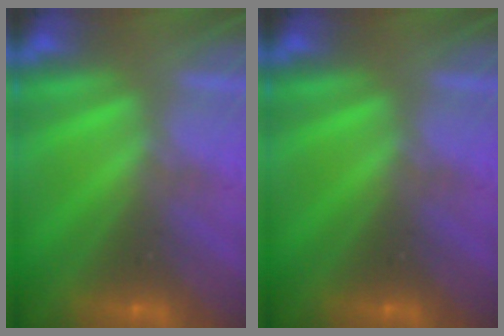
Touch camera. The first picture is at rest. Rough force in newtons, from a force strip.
{"total": 0.0}